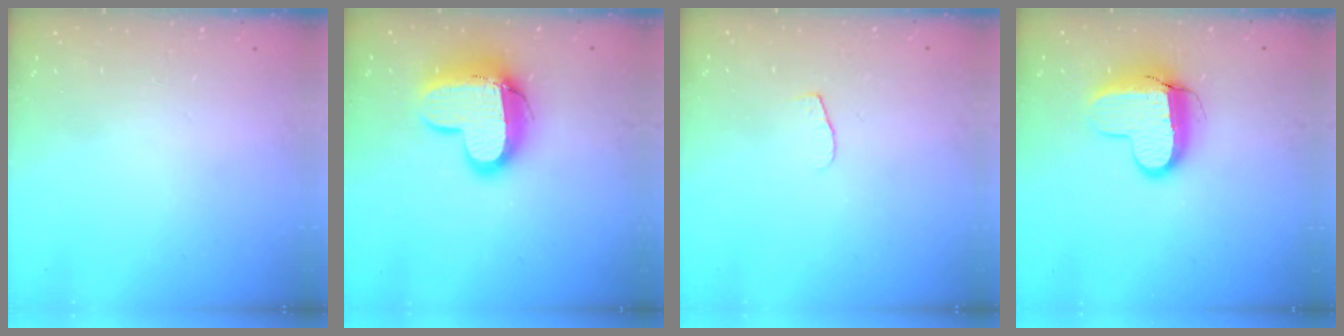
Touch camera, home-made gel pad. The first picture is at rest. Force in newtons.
{"total": 14.8, "press": 14.7, "slide": 1.2}
{"total": 4.2, "press": 4.1, "slide": 0.4}
{"total": 10.5, "press": 10.4, "slide": 0.8}